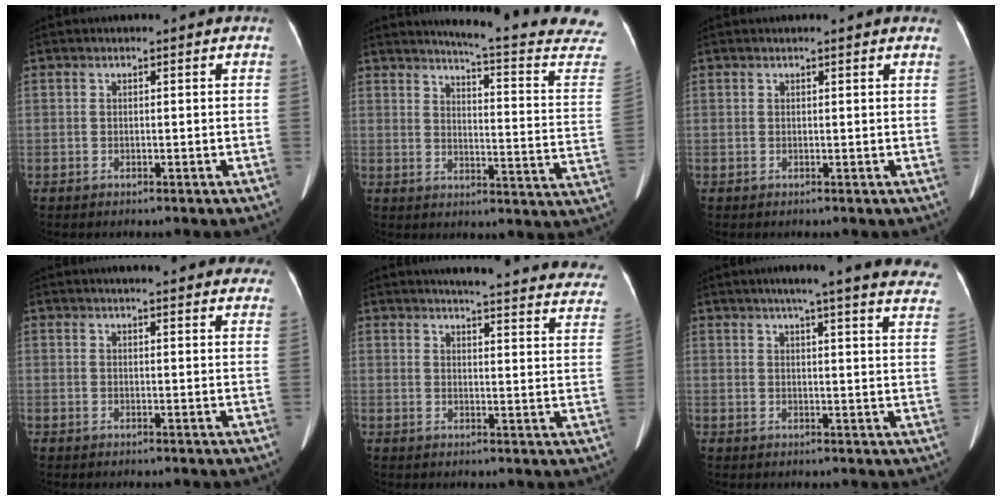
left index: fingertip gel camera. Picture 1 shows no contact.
{"total": 22.3, "force": [20.7, -1.4, 8.2], "torque": [-0.115, -0.143, 0.231]}
{"total": 2.8, "force": [2.5, 0.2, 1.2], "torque": [-0.016, 0.011, 0.018]}
{"total": 16.4, "force": [14.8, 2.9, 6.2], "torque": [-0.060, 0.004, 0.161]}
{"total": 26.0, "force": [23.9, 2.8, 9.7], "torque": [-0.113, -0.077, 0.256]}
{"total": 23.3, "force": [20.3, 1.2, 11.2], "torque": [-0.151, -0.046, 0.227]}